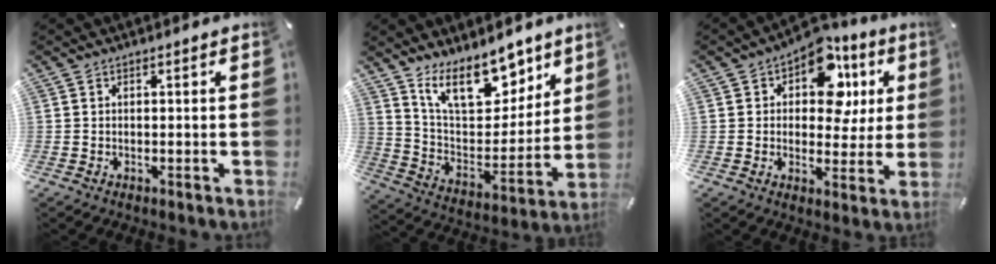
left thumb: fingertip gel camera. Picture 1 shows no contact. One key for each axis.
{"total": 17.4, "fx": 12.8, "fy": 8.5, "fz": 8.3, "tx": -0.143, "ty": -0.084, "tz": 0.232}
{"total": 14.1, "fx": 5.4, "fy": 9.2, "fz": 9.2, "tx": -0.125, "ty": -0.024, "tz": 0.094}